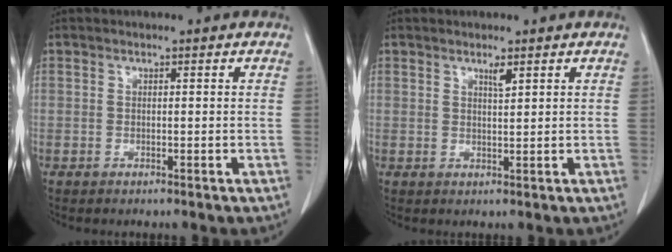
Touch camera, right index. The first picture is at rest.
{"total": 1.4, "force": [1.0, 0.1, 1.1], "torque": [-0.020, -0.004, 0.018]}